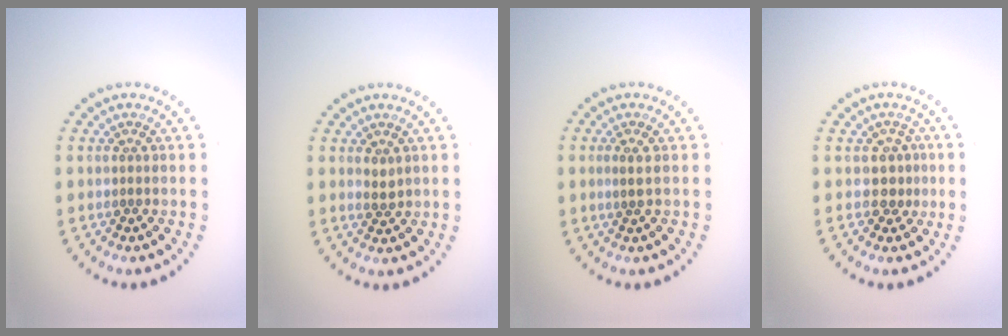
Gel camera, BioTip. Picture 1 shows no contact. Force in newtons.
{"total": 0.8, "press": 0.8, "slide": 0.2}
{"total": 0.9, "press": 0.7, "slide": 0.6}
{"total": 2.0, "press": 1.4, "slide": 1.4}